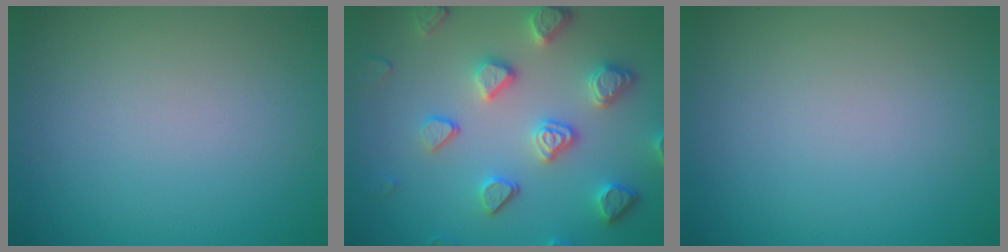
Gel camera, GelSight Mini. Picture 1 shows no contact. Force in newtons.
{"total": 4.9, "press": 4.4, "slide": 2.3}
{"total": 0.0}